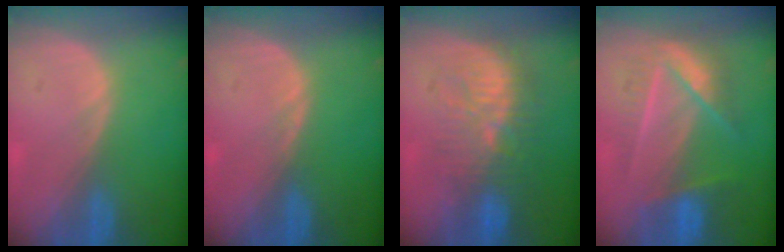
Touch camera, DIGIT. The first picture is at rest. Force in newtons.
{"total": 0.5, "press": 0.5, "slide": 0.2}
{"total": 9.2, "press": 8.9, "slide": 2.1}
{"total": 7.3, "press": 7.3, "slide": 0.2}